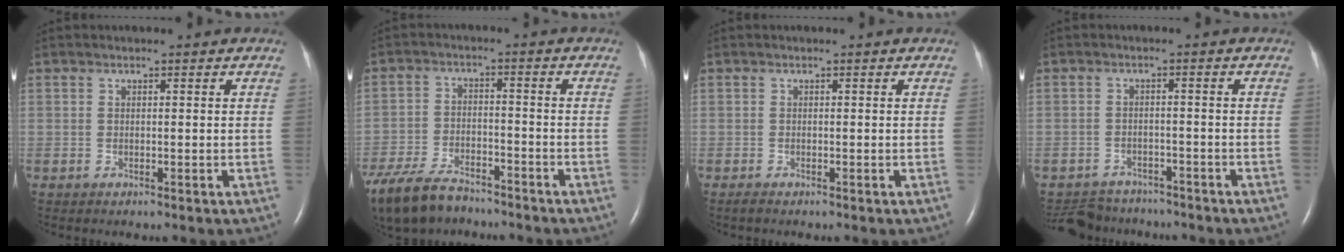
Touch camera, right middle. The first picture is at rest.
{"total": 12.8, "force": [-10.4, 4.5, 5.9], "torque": [-0.121, -0.021, -0.173]}
{"total": 0.5, "force": [-0.4, 0.0, 0.3], "torque": [-0.010, -0.002, -0.009]}
{"total": 7.3, "force": [-6.7, 2.8, 0.6], "torque": [-0.013, 0.006, -0.096]}